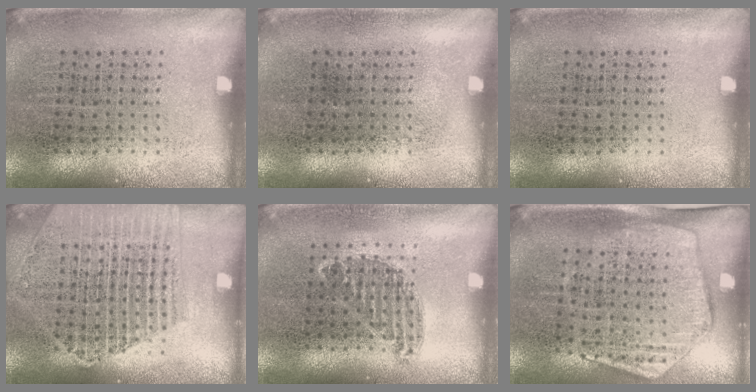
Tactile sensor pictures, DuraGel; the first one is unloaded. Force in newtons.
{"total": 0.0}
{"total": 0.0}
{"total": 1.9, "press": 1.8, "slide": 0.7}
{"total": 0.8, "press": 0.7, "slide": 0.4}
{"total": 1.8, "press": 1.5, "slide": 1.0}